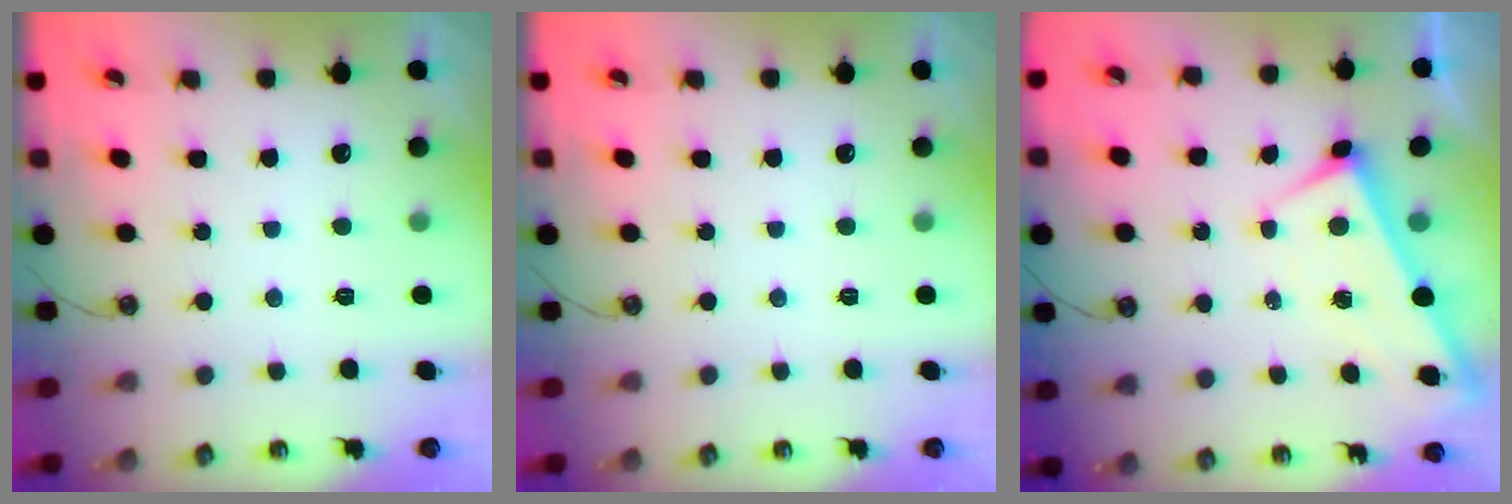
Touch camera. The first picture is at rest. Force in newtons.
{"total": 0.0}
{"total": 1.8, "press": 1.8, "slide": 0.1}